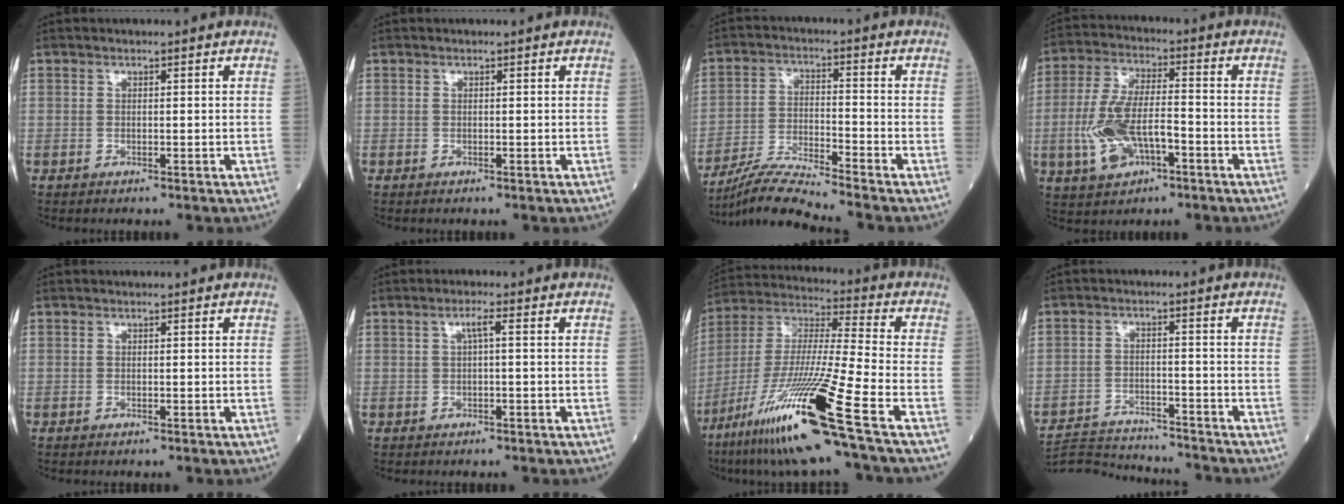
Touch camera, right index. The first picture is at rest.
{"total": 0.0}
{"total": 8.1, "force": [-7.4, -2.1, 2.3], "torque": [-0.049, -0.017, -0.144]}
{"total": 10.8, "force": [-3.2, 4.4, 9.3], "torque": [-0.203, 0.006, -0.057]}
{"total": 0.0}
{"total": 1.8, "force": [0.3, 0.0, 1.7], "torque": [-0.030, 0.005, 0.004]}
{"total": 21.7, "force": [-11.7, -0.9, 18.2], "torque": [-0.371, -0.050, -0.220]}
{"total": 10.0, "force": [-9.9, 0.6, 1.2], "torque": [-0.022, 0.010, -0.161]}